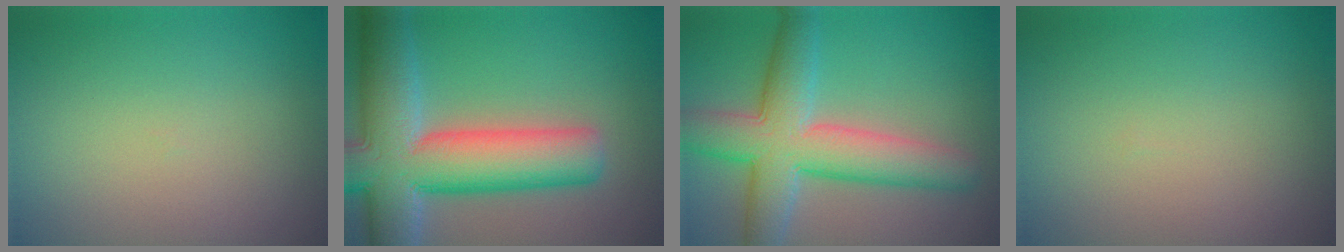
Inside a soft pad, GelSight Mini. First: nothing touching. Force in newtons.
{"total": 12.5, "press": 12.4, "slide": 0.7}
{"total": 8.5, "press": 8.5, "slide": 0.4}
{"total": 0.0}